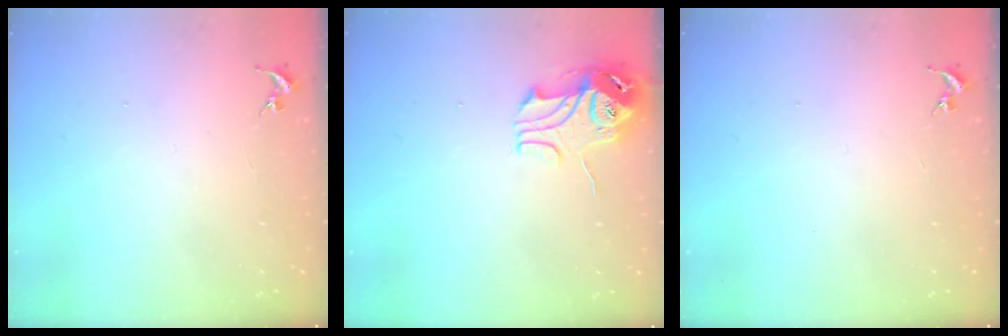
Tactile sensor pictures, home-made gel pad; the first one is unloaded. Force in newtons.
{"total": 10.9, "press": 10.9, "slide": 1.1}
{"total": 0.0}